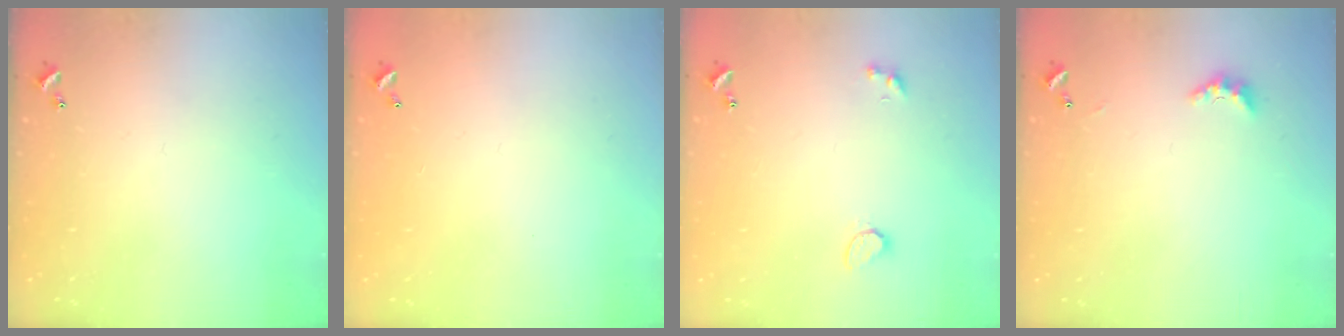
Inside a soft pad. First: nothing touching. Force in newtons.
{"total": 2.9, "press": 2.9, "slide": 0.1}
{"total": 2.3, "press": 2.3, "slide": 0.5}
{"total": 3.9, "press": 3.8, "slide": 0.7}